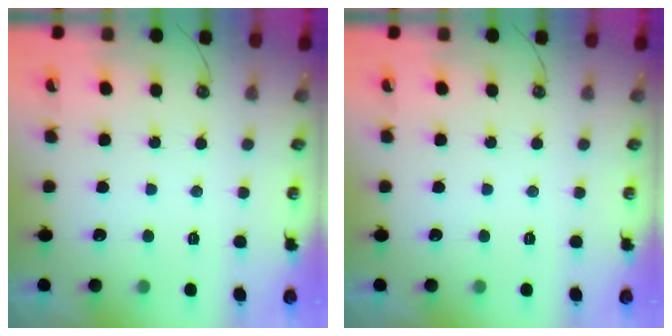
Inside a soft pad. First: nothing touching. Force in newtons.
{"total": 0.0}